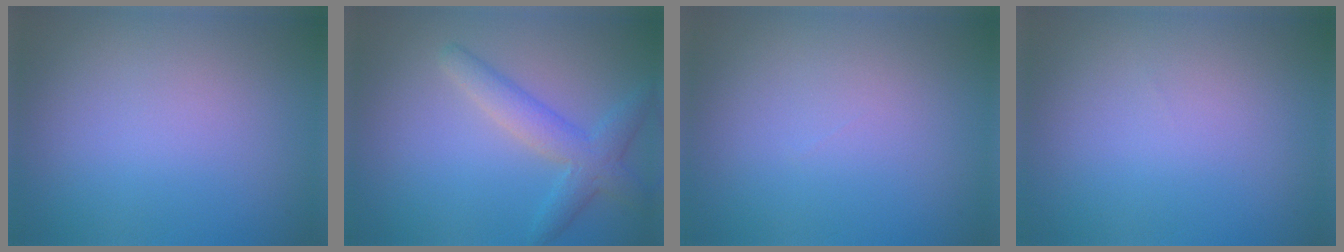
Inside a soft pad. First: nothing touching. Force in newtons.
{"total": 3.5, "press": 3.5, "slide": 0.1}
{"total": 0.0}
{"total": 0.0}